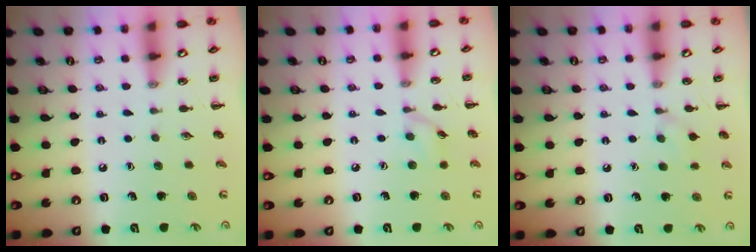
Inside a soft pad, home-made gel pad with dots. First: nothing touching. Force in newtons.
{"total": 6.0, "press": 6.0, "slide": 0.6}
{"total": 6.4, "press": 6.1, "slide": 2.0}